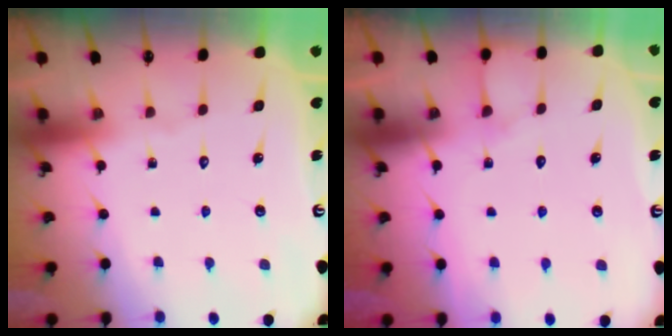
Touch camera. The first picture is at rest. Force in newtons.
{"total": 3.9, "press": 3.9, "slide": 0.4}